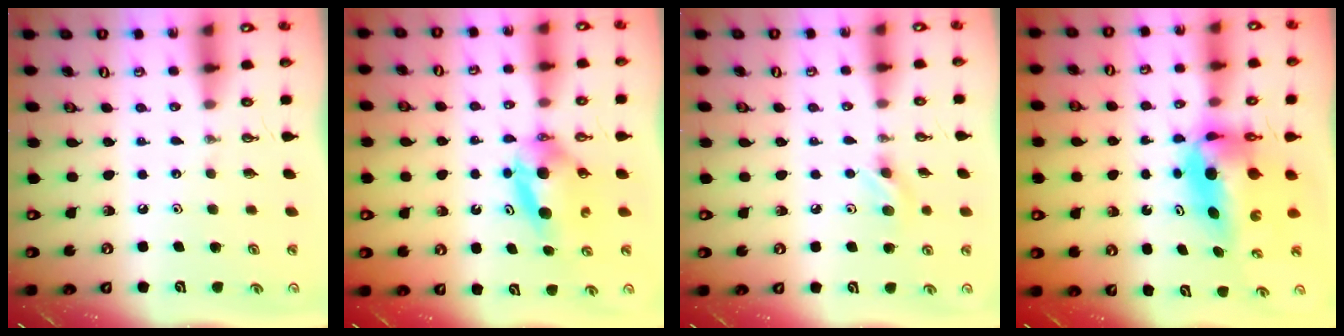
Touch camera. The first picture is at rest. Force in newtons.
{"total": 6.9, "press": 6.2, "slide": 3.1}
{"total": 7.4, "press": 7.1, "slide": 2.1}
{"total": 8.3, "press": 7.9, "slide": 2.5}